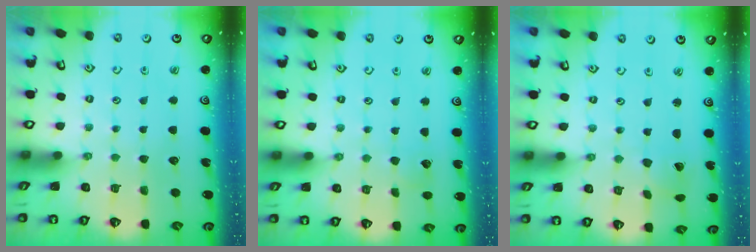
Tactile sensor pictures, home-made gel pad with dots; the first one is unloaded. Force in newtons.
{"total": 2.0, "press": 2.0, "slide": 0.1}
{"total": 1.8, "press": 1.8, "slide": 0.4}